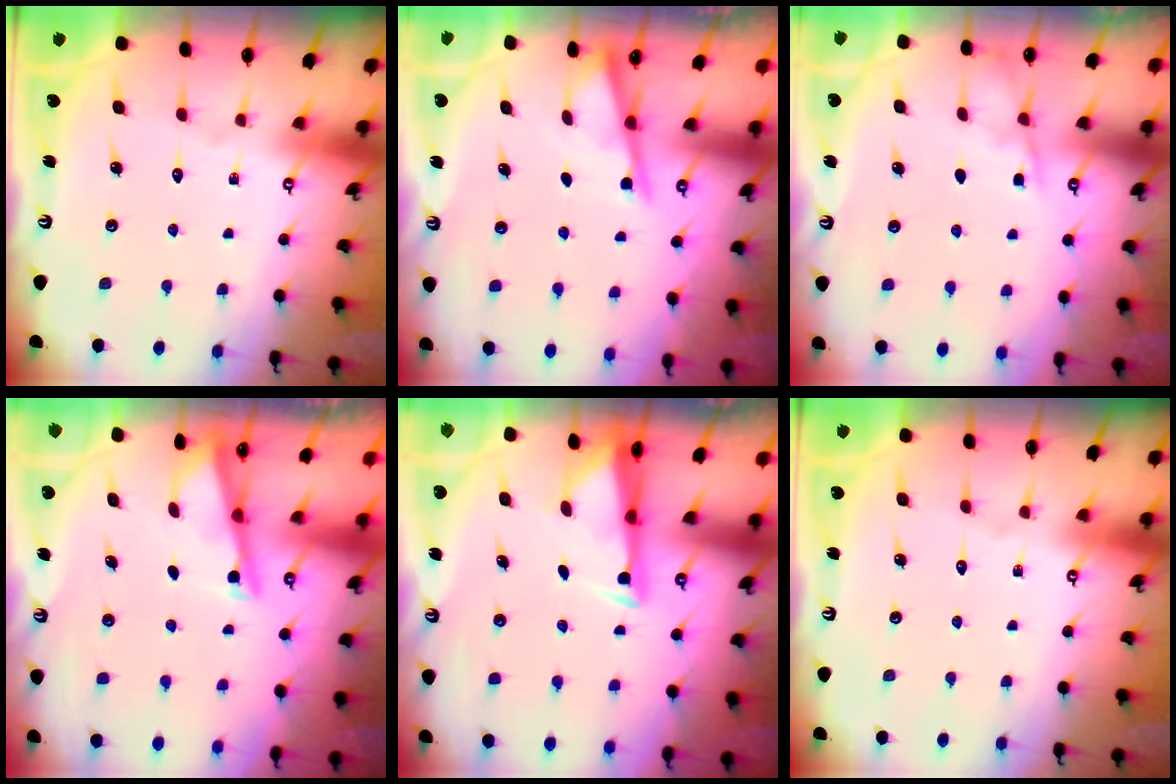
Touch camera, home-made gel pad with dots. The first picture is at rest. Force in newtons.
{"total": 2.8, "press": 2.8, "slide": 0.3}
{"total": 3.6, "press": 3.6, "slide": 0.5}
{"total": 3.3, "press": 3.3, "slide": 0.3}
{"total": 3.3, "press": 3.2, "slide": 0.9}
{"total": 0.0}